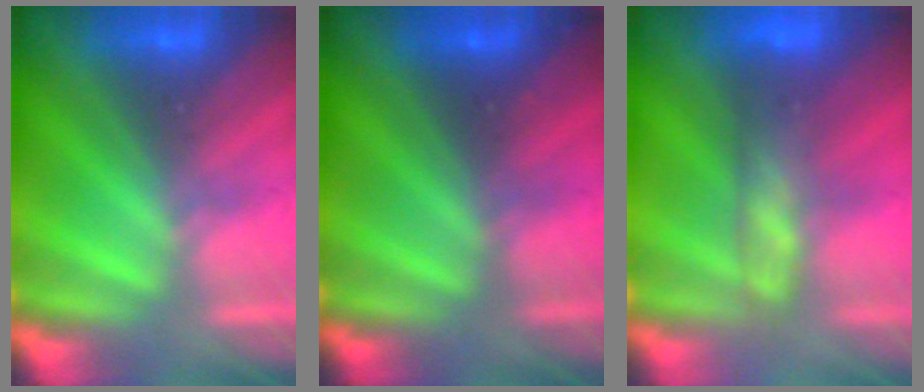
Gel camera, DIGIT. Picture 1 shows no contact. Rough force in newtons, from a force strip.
{"total": 2.3}
{"total": 9.1}